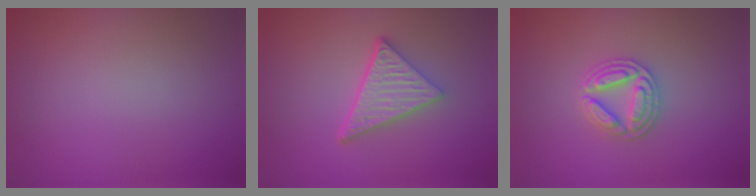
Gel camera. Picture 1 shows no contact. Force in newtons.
{"total": 5.2, "press": 3.6, "slide": 3.7}
{"total": 3.3, "press": 3.2, "slide": 0.6}